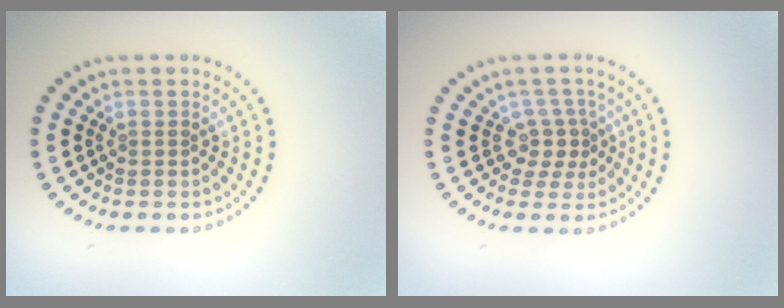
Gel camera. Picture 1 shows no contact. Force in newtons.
{"total": 2.4, "press": 1.7, "slide": 1.7}